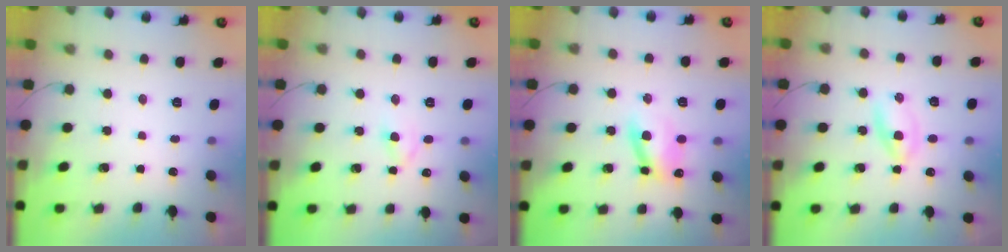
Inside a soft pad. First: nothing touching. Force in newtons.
{"total": 2.5, "press": 2.2, "slide": 1.2}
{"total": 10.2, "press": 10.1, "slide": 1.2}
{"total": 2.9, "press": 2.6, "slide": 1.3}